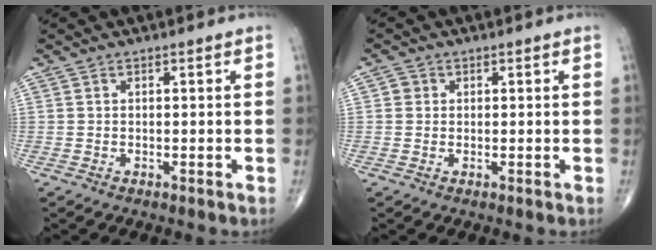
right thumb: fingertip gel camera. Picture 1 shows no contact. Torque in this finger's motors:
{"motor_torque": [-0.26, 0.14, -0.06, 0.09, -0.02]}